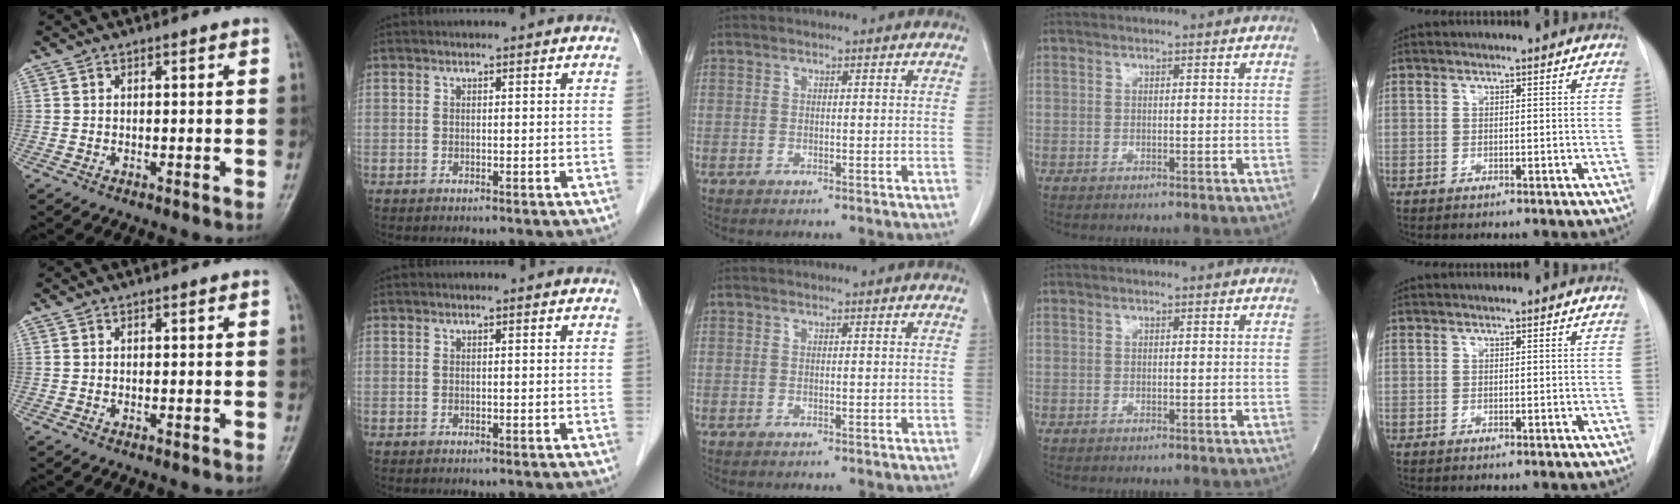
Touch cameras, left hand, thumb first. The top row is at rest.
{}